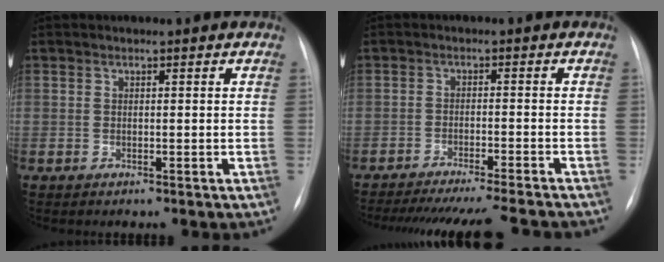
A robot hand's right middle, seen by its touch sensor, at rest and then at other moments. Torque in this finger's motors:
{"motor_torque": [0.28, -0.28, 0.17, 0.10]}